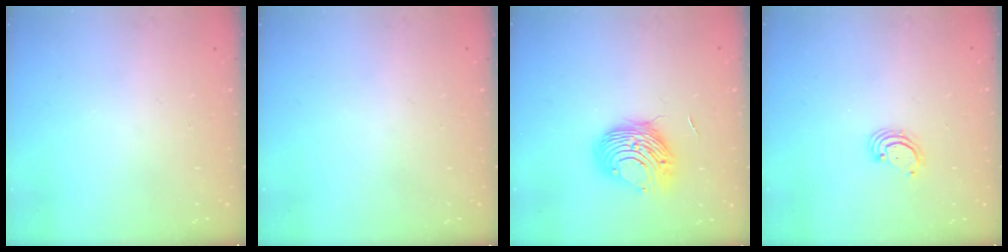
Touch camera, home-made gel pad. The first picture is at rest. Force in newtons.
{"total": 0.0}
{"total": 9.9, "press": 9.9, "slide": 0.7}
{"total": 2.7, "press": 2.7, "slide": 0.3}